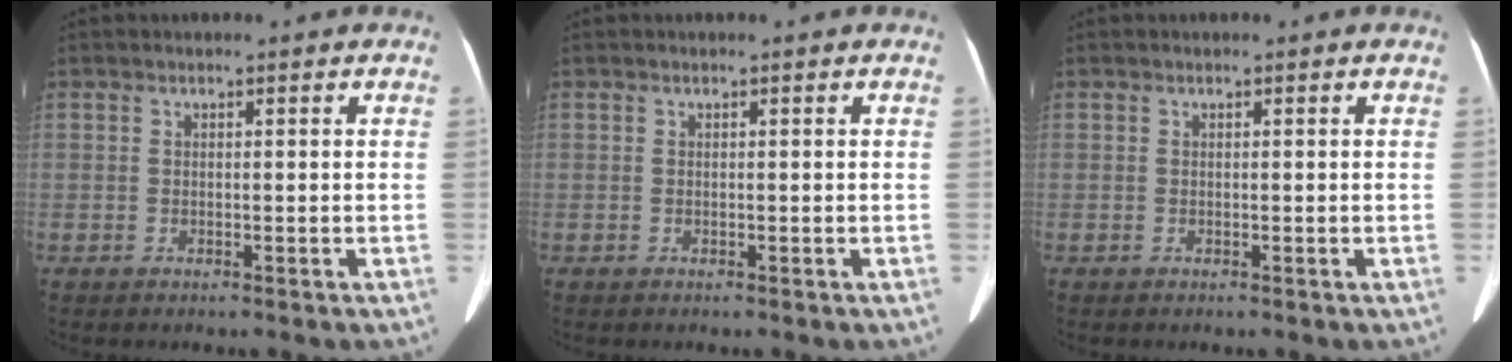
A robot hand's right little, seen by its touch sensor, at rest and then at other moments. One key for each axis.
{"total": 0.0}
{"total": 0.0}